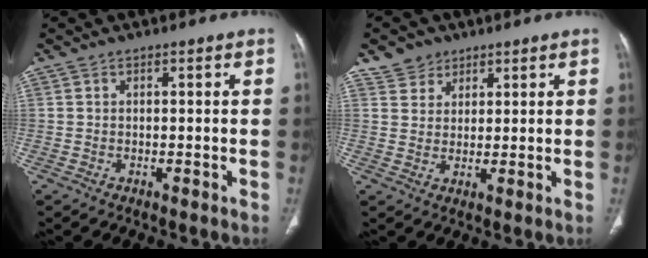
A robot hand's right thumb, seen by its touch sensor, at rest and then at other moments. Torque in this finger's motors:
{"motor_torque": [-0.38, 0.40, 0.03, -0.04, -0.02]}